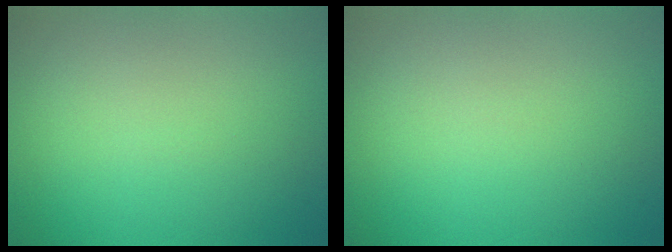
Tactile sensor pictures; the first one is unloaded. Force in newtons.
{"total": 0.0}